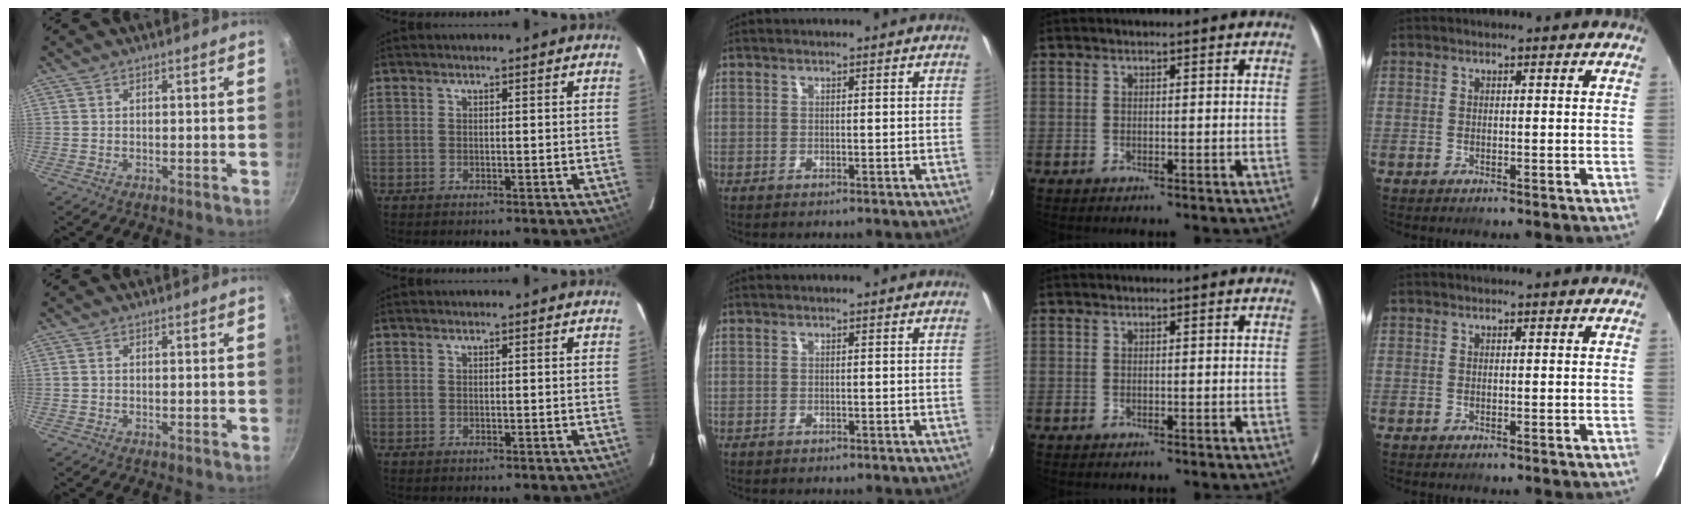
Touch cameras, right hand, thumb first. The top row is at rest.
{"thumb": {"total": 0.5, "force": [0.0, 0.4, 0.3], "torque": [-0.005, 0.003, -0.001]}, "middle": {"total": 0.8, "force": [-0.5, 0.5, 0.1], "torque": [-0.005, -0.003, -0.009]}}